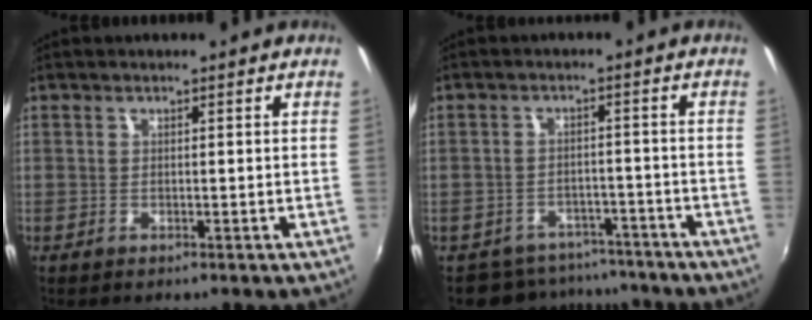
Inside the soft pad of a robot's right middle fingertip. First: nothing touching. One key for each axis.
{"total": 9.3, "fx": -8.0, "fy": 4.5, "fz": 1.3, "tx": -0.030, "ty": 0.015, "tz": -0.104}